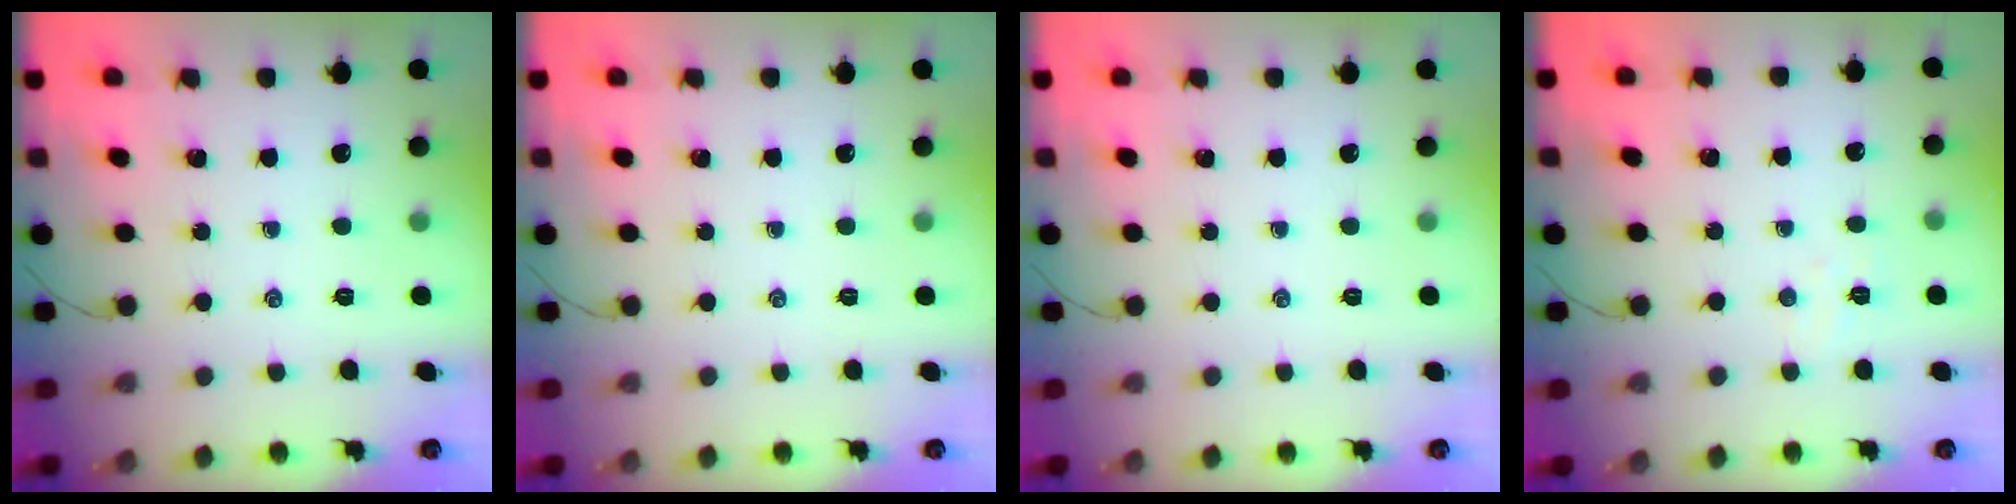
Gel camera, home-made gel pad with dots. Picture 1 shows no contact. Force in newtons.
{"total": 0.0}
{"total": 0.0}
{"total": 3.7, "press": 3.6, "slide": 0.9}